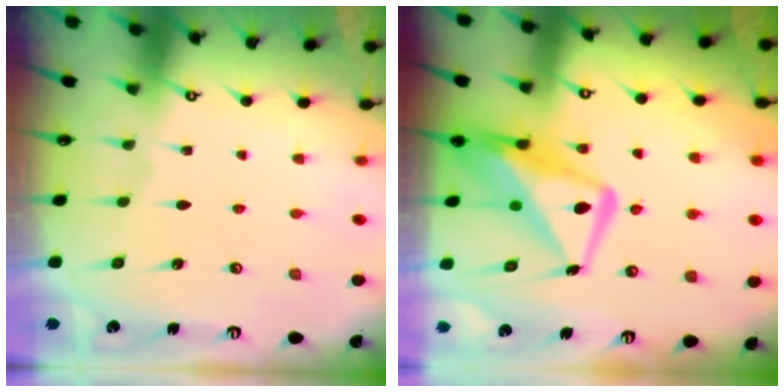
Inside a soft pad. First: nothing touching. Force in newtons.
{"total": 14.9, "press": 14.8, "slide": 1.6}